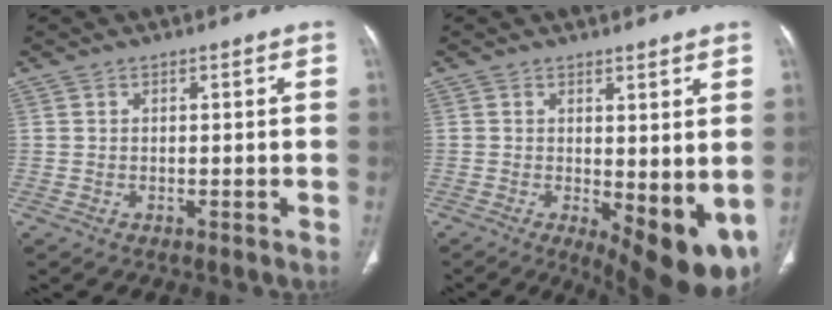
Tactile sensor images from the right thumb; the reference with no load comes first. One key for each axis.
{"total": 11.2, "fx": -1.3, "fy": 4.1, "fz": 10.3, "tx": -0.130, "ty": -0.025, "tz": -0.004}